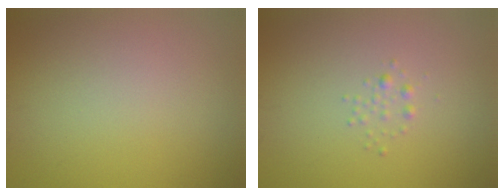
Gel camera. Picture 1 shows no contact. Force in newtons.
{"total": 0.8, "press": 0.8, "slide": 0.0}